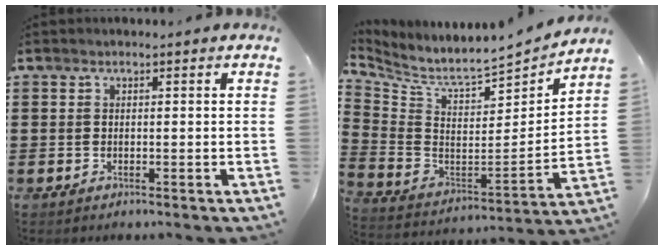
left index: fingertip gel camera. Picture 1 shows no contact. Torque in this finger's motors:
{"motor_torque": [1.36, -0.78, 0.17, 0.05]}